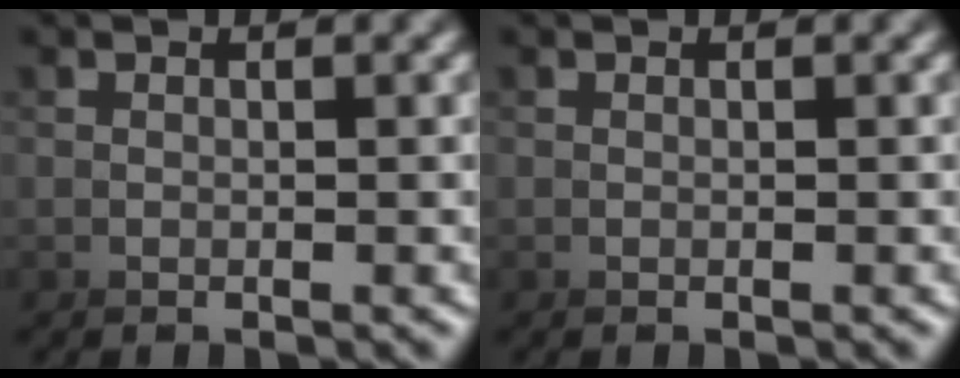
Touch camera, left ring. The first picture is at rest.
{"total": 0.0}